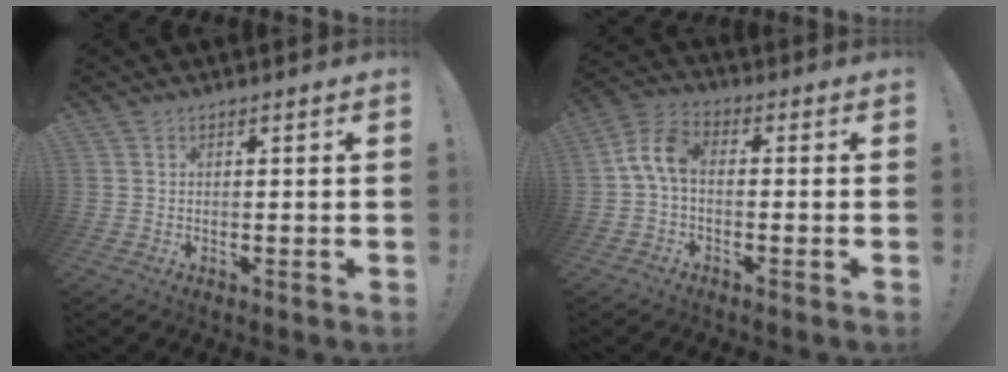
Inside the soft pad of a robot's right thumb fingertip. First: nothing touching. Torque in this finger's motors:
{"motor_torque": [0.23, 0.19, 0.68, -0.08, 0.05]}